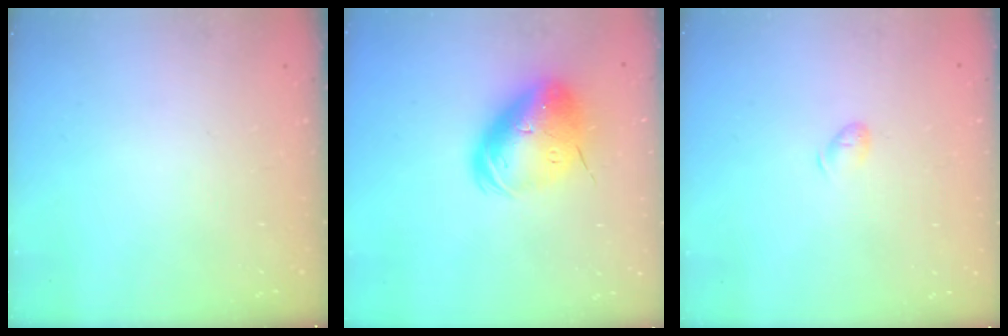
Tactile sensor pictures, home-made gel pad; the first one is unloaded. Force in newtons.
{"total": 16.0, "press": 15.7, "slide": 2.9}
{"total": 4.7, "press": 4.6, "slide": 0.8}